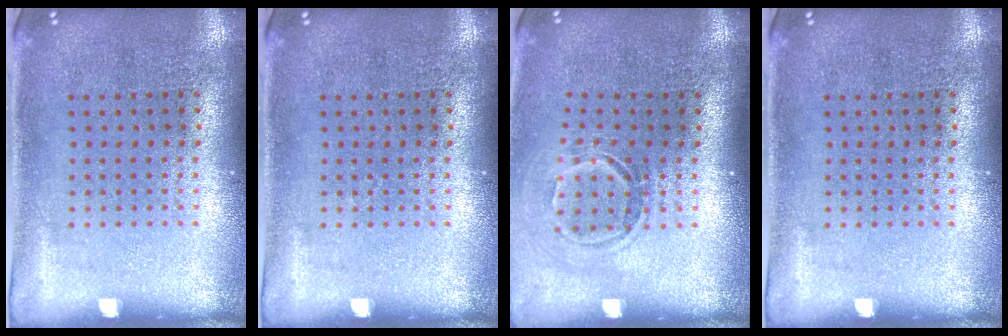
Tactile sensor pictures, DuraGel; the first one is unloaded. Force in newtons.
{"total": 0.0}
{"total": 1.6, "press": 1.1, "slide": 1.2}
{"total": 0.0}